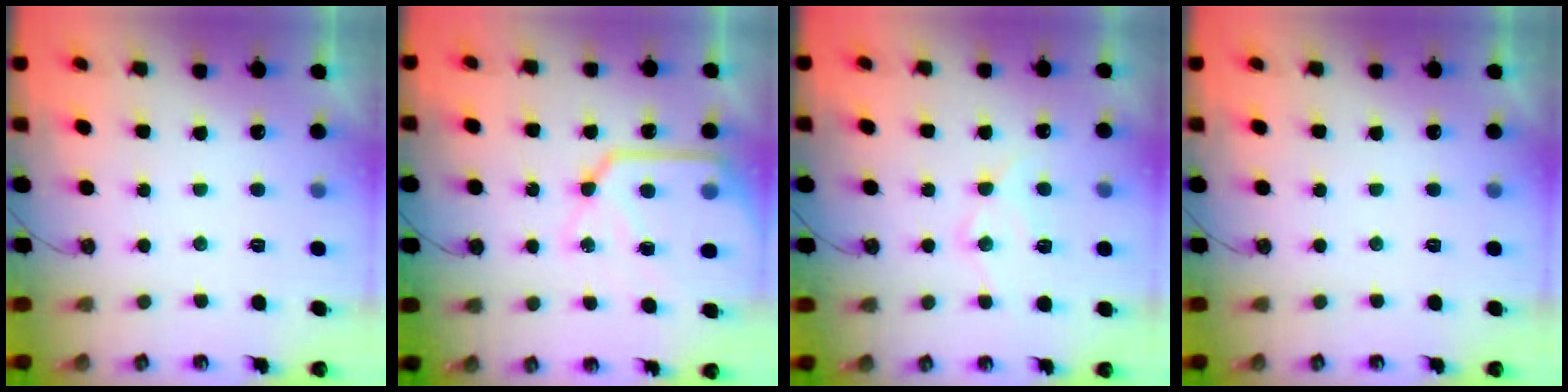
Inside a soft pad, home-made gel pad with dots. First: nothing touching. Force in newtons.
{"total": 15.0, "press": 14.9, "slide": 1.3}
{"total": 11.2, "press": 11.2, "slide": 0.8}
{"total": 0.0}